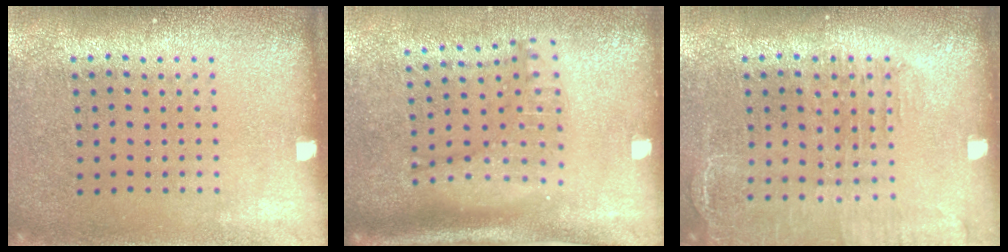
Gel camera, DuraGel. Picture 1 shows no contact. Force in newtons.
{"total": 1.4, "press": 1.3, "slide": 0.6}
{"total": 1.6, "press": 1.5, "slide": 0.5}